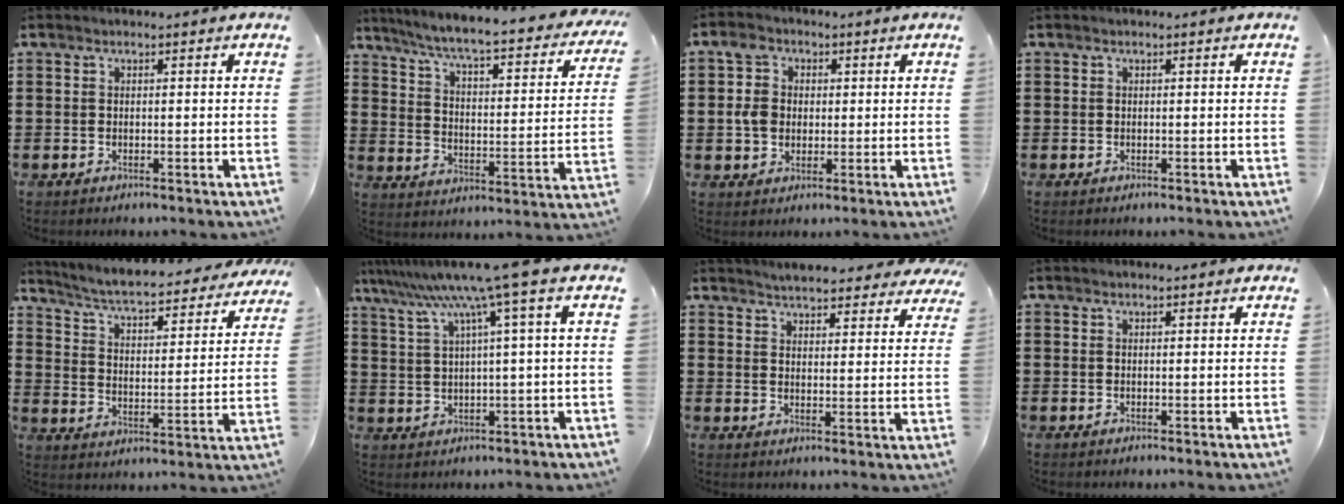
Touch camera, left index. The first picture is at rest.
{"total": 5.8, "force": [4.8, -0.4, 3.1], "torque": [-0.082, -0.045, 0.073]}
{"total": 5.5, "force": [0.8, 4.8, 2.7], "torque": [-0.073, 0.012, 0.011]}
{"total": 0.0}
{"total": 5.2, "force": [4.7, 0.0, 2.1], "torque": [-0.064, -0.037, 0.073]}
{"total": 9.2, "force": [5.0, -1.5, 7.5], "torque": [-0.165, -0.028, 0.078]}
{"total": 4.7, "force": [4.6, 0.2, 0.7], "torque": [-0.032, -0.017, 0.085]}
{"total": 0.0}